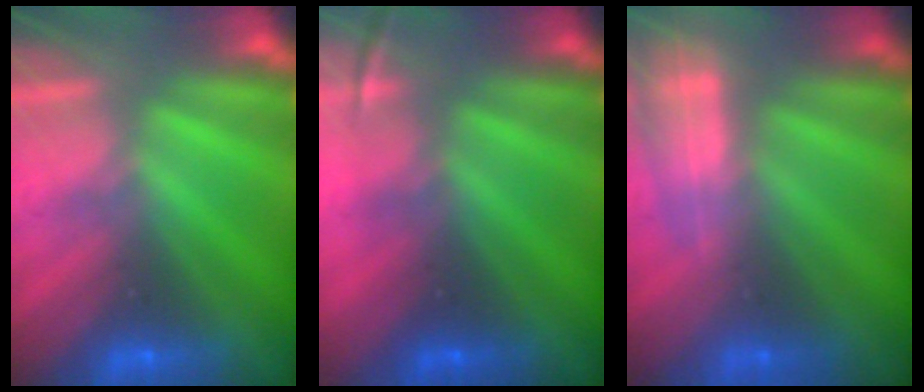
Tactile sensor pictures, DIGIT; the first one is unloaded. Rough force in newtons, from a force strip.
{"total": 1.7}
{"total": 2.5}